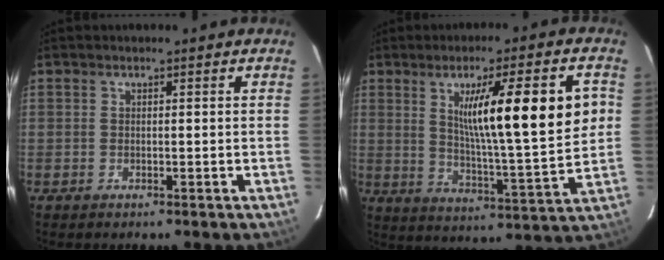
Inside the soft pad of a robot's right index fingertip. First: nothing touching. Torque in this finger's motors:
{"motor_torque": [1.29, 0.85, 0.43, 0.21]}